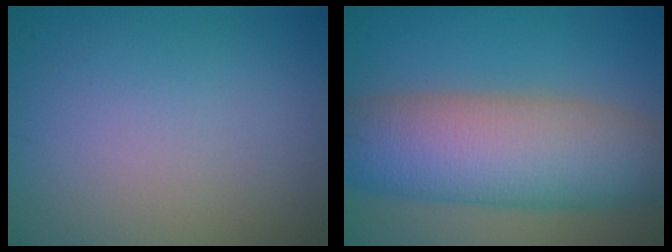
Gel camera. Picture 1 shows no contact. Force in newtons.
{"total": 10.7, "press": 10.7, "slide": 0.6}